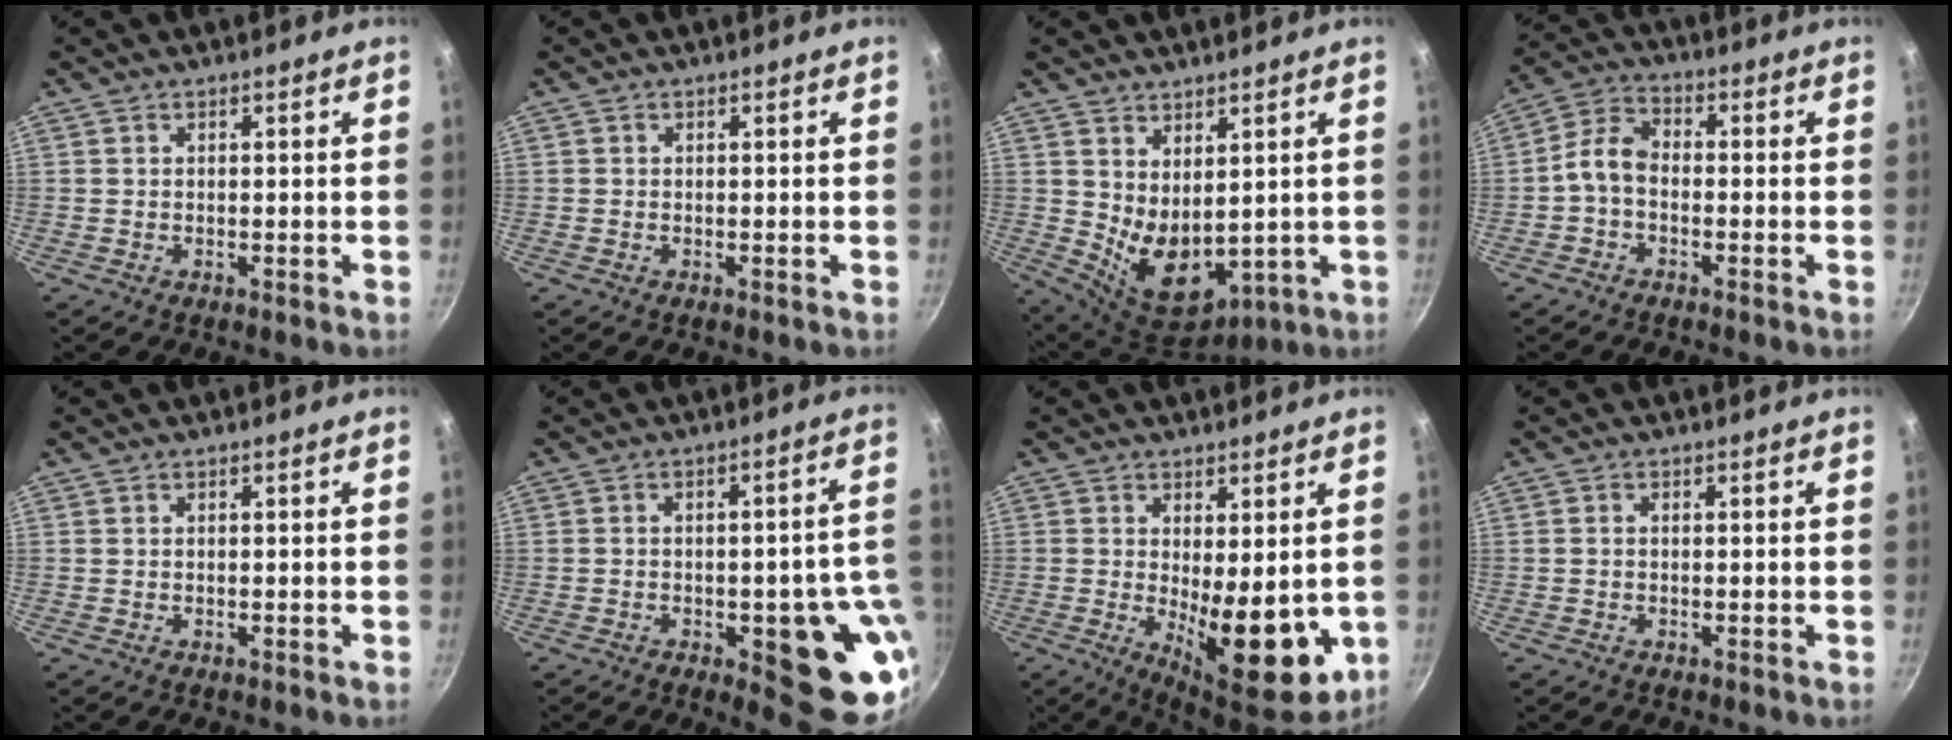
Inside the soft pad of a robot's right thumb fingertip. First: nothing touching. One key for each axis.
{"total": 0.0}
{"total": 10.7, "fx": 2.3, "fy": 6.7, "fz": 8.0, "tx": -0.108, "ty": -0.044, "tz": 0.067}
{"total": 5.7, "fx": -1.6, "fy": 3.7, "fz": 4.1, "tx": -0.080, "ty": 0.031, "tz": -0.043}
{"total": 0.0}
{"total": 17.2, "fx": -4.5, "fy": 6.9, "fz": 15.1, "tx": -0.114, "ty": 0.009, "tz": -0.054}
{"total": 13.9, "fx": -1.5, "fy": 5.7, "fz": 12.6, "tx": -0.149, "ty": -0.021, "tz": -0.004}
{"total": 0.5, "fx": -0.1, "fy": 0.4, "fz": 0.3, "tx": -0.006, "ty": 0.004, "tz": -0.003}